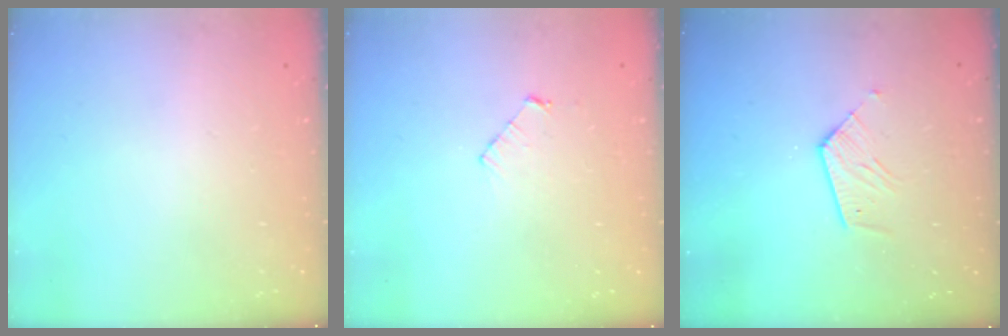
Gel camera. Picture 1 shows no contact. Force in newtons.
{"total": 3.6, "press": 3.6, "slide": 0.3}
{"total": 7.2, "press": 7.2, "slide": 0.3}